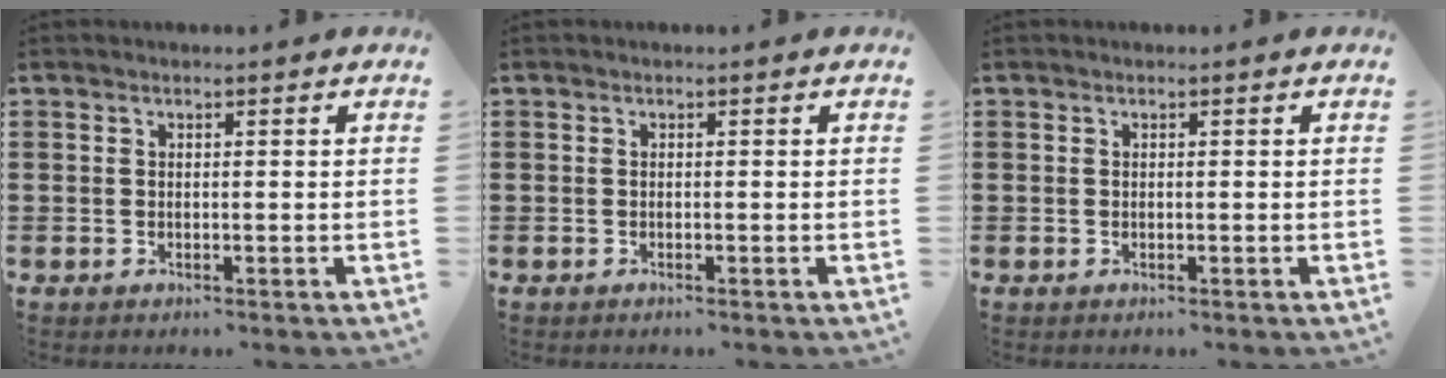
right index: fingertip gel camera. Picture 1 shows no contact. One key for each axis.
{"total": 0.0}
{"total": 0.0}